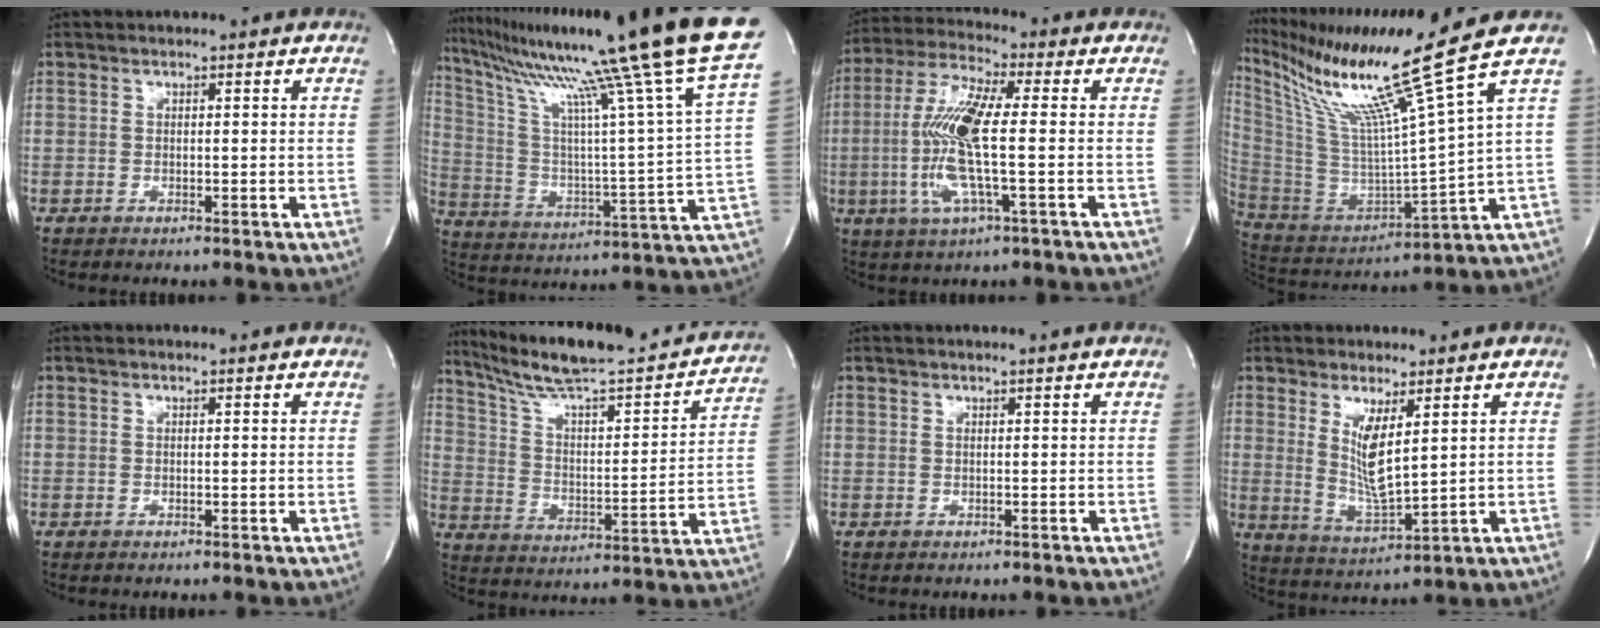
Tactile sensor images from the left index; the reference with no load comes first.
{"total": 29.7, "force": [22.8, -2.5, 18.8], "torque": [-0.320, -0.051, 0.333]}
{"total": 12.8, "force": [-1.7, 1.2, 12.6], "torque": [-0.273, -0.001, -0.038]}
{"total": 19.5, "force": [13.7, -4.1, 13.3], "torque": [-0.254, -0.057, 0.248]}
{"total": 0.0}
{"total": 26.2, "force": [22.6, 3.4, 12.8], "torque": [-0.194, -0.019, 0.317]}
{"total": 0.8, "force": [0.5, -0.3, 0.6], "torque": [-0.015, 0.004, 0.011]}
{"total": 6.7, "force": [2.2, 1.0, 6.2], "torque": [-0.125, -0.024, 0.051]}